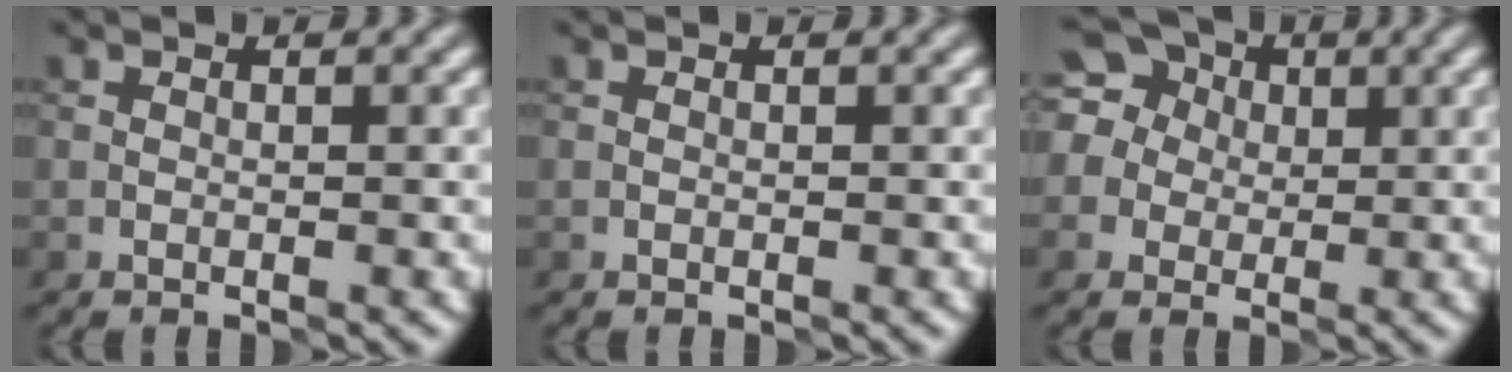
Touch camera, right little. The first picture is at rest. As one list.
[{"total": 0.0}, {"total": 9.2, "force": [3.2, 7.8, 3.5], "torque": [-0.085, 0.051, 0.030]}]